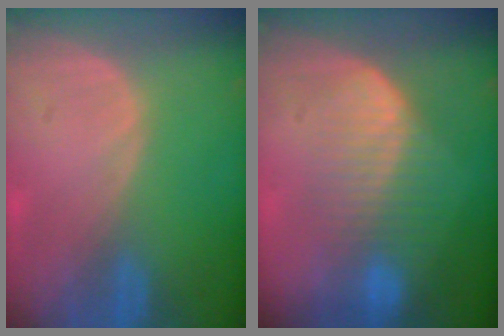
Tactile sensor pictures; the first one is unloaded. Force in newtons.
{"total": 6.9, "press": 6.7, "slide": 1.5}